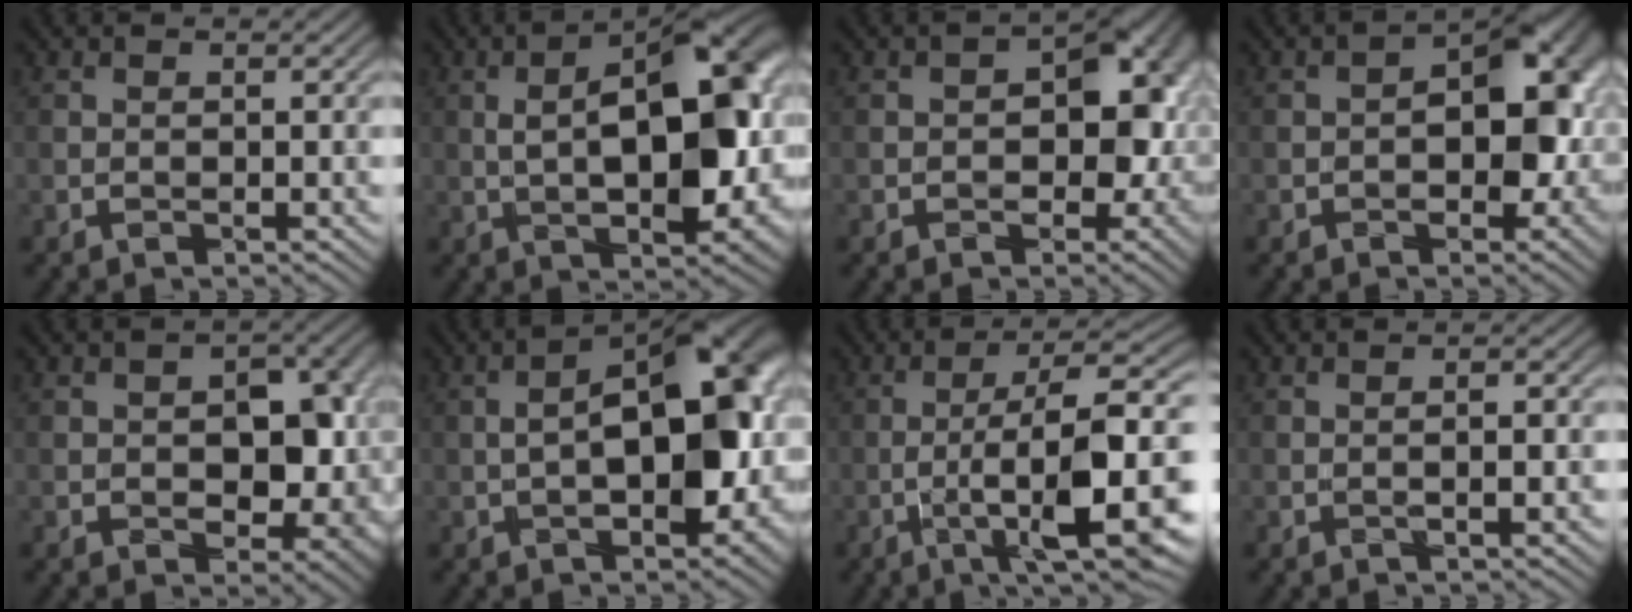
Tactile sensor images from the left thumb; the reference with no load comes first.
{"total": 14.2, "force": [1.1, 6.4, 12.7], "torque": [-0.176, 0.010, 0.014]}
{"total": 7.9, "force": [-0.4, 5.4, 5.6], "torque": [-0.044, -0.002, -0.008]}
{"total": 9.2, "force": [-1.0, 5.7, 7.2], "torque": [-0.062, 0.006, -0.023]}
{"total": 7.3, "force": [-0.5, 5.0, 5.3], "torque": [-0.059, -0.013, -0.004]}
{"total": 14.3, "force": [-0.7, 7.1, 12.4], "torque": [-0.166, 0.002, -0.008]}
{"total": 12.2, "force": [-3.1, 2.5, 11.5], "torque": [-0.183, 0.007, -0.047]}
{"total": 0.9, "force": [-0.5, -0.2, 0.8], "torque": [-0.014, 0.005, -0.009]}